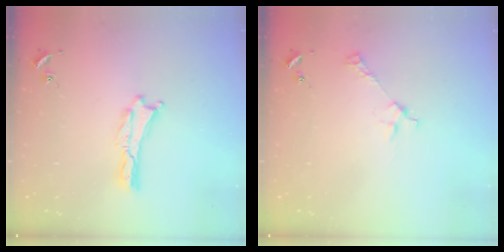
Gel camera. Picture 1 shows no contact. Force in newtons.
{"total": 2.9, "press": 2.9, "slide": 0.2}